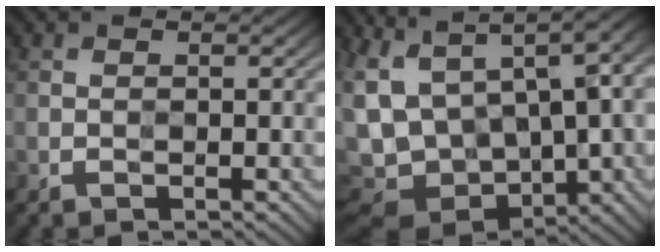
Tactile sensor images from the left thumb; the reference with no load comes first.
{"total": 17.1, "force": [2.3, 10.0, 13.6], "torque": [-0.328, -0.006, 0.123]}